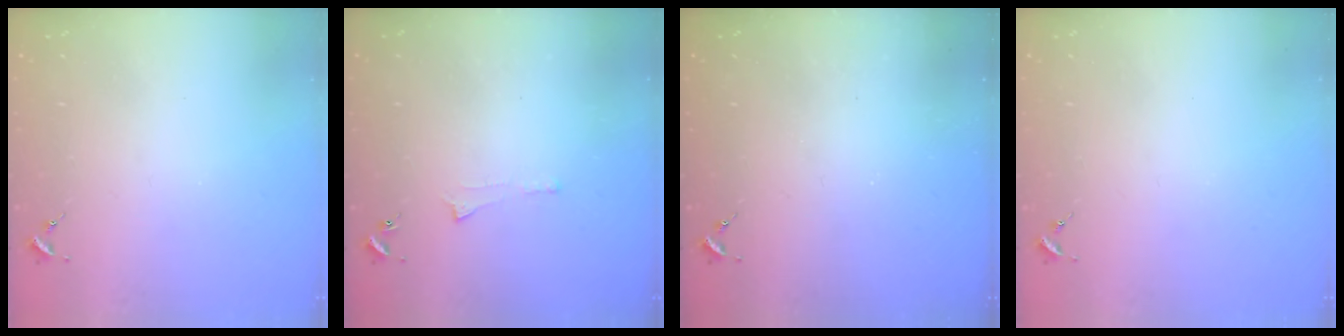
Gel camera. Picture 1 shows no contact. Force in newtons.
{"total": 4.0, "press": 4.0, "slide": 0.7}
{"total": 0.0}
{"total": 0.0}